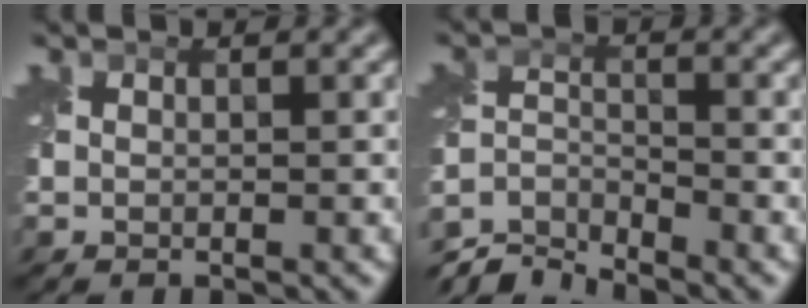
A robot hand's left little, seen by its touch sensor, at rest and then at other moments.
{"total": 5.1, "force": [-4.8, 1.1, 1.3], "torque": [-0.020, -0.008, -0.099]}